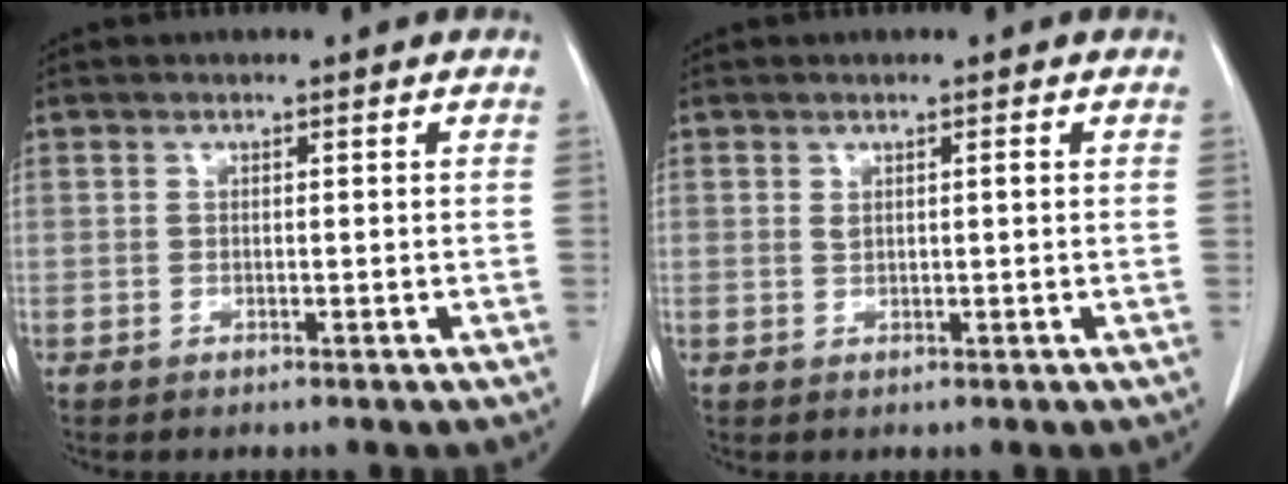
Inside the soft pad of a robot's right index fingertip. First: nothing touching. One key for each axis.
{"total": 1.0, "fx": 0.4, "fy": 0.2, "fz": 0.9, "tx": -0.019, "ty": 0.003, "tz": 0.009}